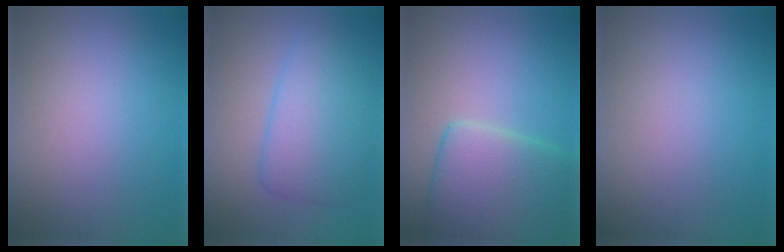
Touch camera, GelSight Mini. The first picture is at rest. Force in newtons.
{"total": 5.7, "press": 5.6, "slide": 0.2}
{"total": 8.9, "press": 8.9, "slide": 0.5}
{"total": 0.0}